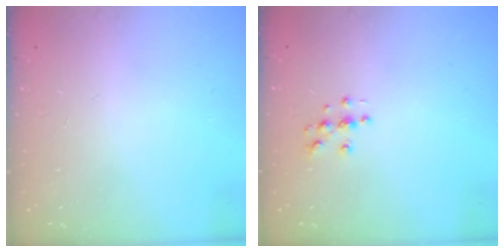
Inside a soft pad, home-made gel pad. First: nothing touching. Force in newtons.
{"total": 4.6, "press": 4.6, "slide": 0.4}